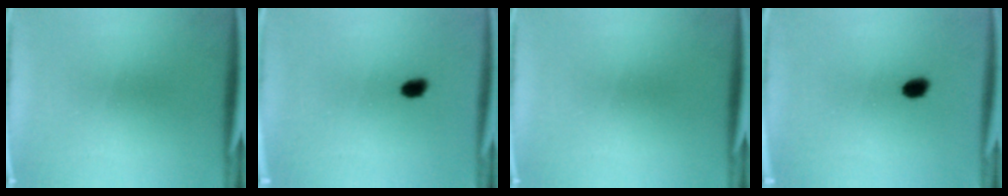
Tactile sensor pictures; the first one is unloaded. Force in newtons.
{"total": 1.8}
{"total": 0.0}
{"total": 2.6}